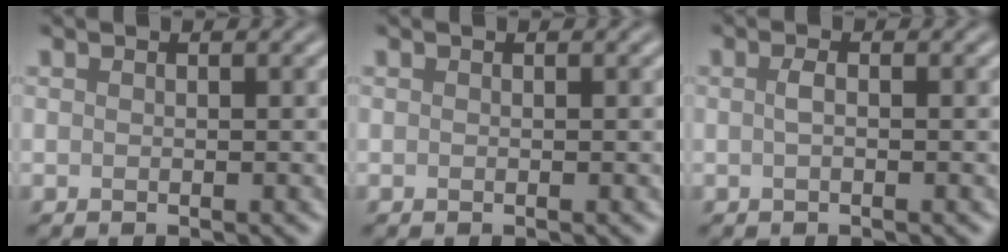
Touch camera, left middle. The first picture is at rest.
{"total": 0.0}
{"total": 1.0, "force": [0.0, 0.3, 1.0], "torque": [-0.024, 0.001, 0.000]}